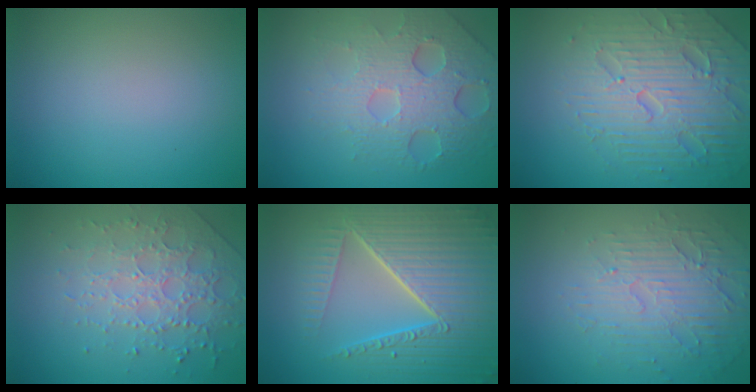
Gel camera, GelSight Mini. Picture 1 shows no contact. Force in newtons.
{"total": 6.3, "press": 4.7, "slide": 4.2}
{"total": 5.6, "press": 5.4, "slide": 1.4}
{"total": 3.8, "press": 3.6, "slide": 1.1}
{"total": 8.7, "press": 6.0, "slide": 6.3}
{"total": 5.4, "press": 3.4, "slide": 4.3}